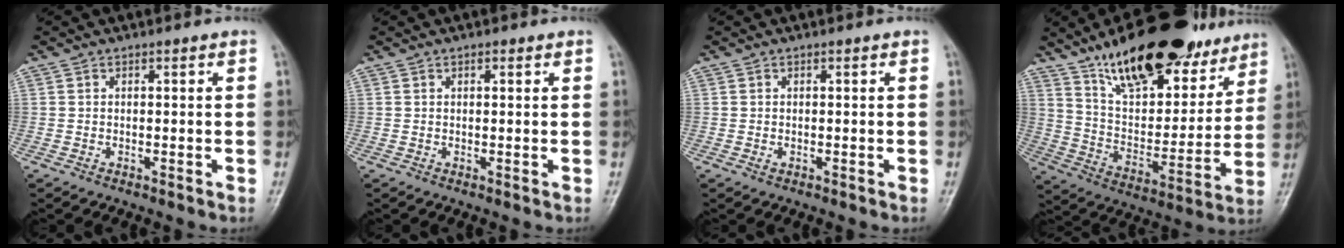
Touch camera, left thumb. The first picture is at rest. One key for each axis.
{"total": 1.1, "fx": 0.5, "fy": 0.5, "fz": 0.8, "tx": -0.010, "ty": 0.001, "tz": 0.005}
{"total": 1.0, "fx": -0.1, "fy": 0.6, "fz": 0.8, "tx": -0.013, "ty": 0.005, "tz": 0.001}
{"total": 26.4, "fx": 18.2, "fy": 11.0, "fz": 15.7, "tx": -0.199, "ty": -0.067, "tz": 0.293}